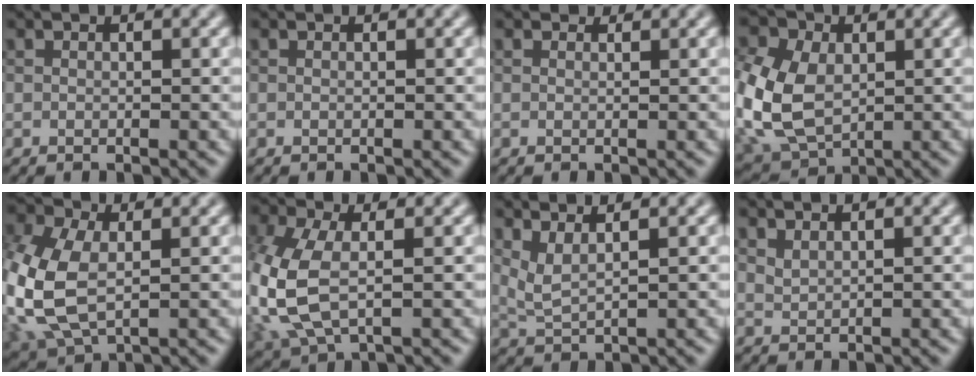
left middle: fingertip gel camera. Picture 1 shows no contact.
{"total": 0.0}
{"total": 0.9, "force": [0.8, 0.3, 0.1], "torque": [-0.004, -0.005, 0.006]}
{"total": 10.0, "force": [-0.4, 7.2, 6.9], "torque": [-0.190, -0.005, -0.012]}
{"total": 8.2, "force": [-0.5, 5.4, 6.1], "torque": [-0.167, -0.008, -0.008]}
{"total": 6.5, "force": [-0.3, 3.8, 5.3], "torque": [-0.142, -0.004, -0.005]}
{"total": 2.2, "force": [1.4, 0.6, 1.6], "torque": [-0.034, -0.005, 0.031]}
{"total": 0.9, "force": [0.8, 0.2, 0.3], "torque": [-0.011, -0.001, 0.019]}